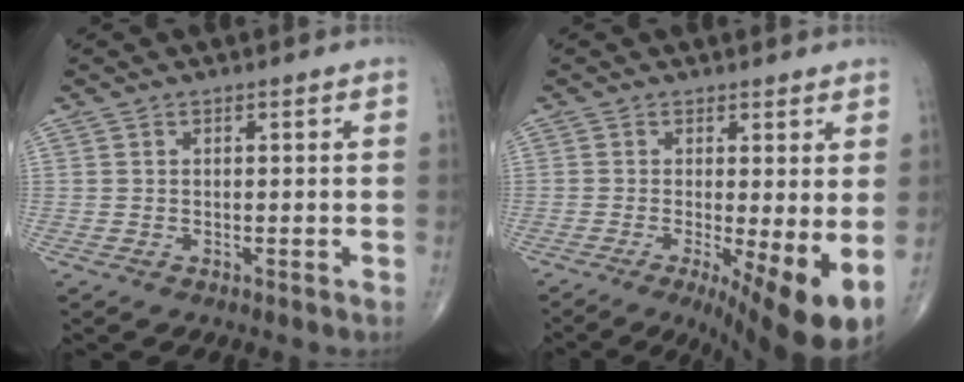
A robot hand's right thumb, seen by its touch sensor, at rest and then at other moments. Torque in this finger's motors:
{"motor_torque": [-0.13, 0.80, 0.25, -0.17, 0.10]}